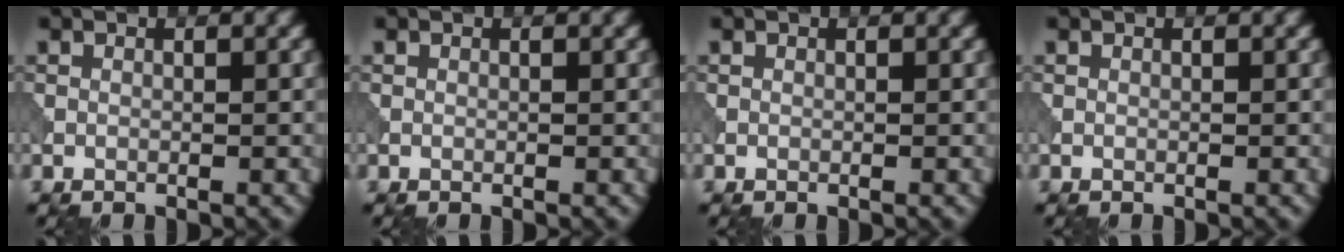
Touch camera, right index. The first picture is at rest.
{"total": 0.0}
{"total": 0.0}
{"total": 0.0}